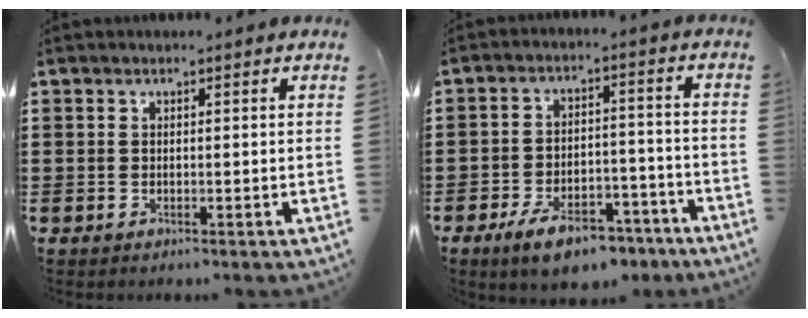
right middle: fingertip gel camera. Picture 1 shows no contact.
{"total": 7.8, "force": [-6.2, 2.5, 4.1], "torque": [-0.072, 0.017, -0.112]}